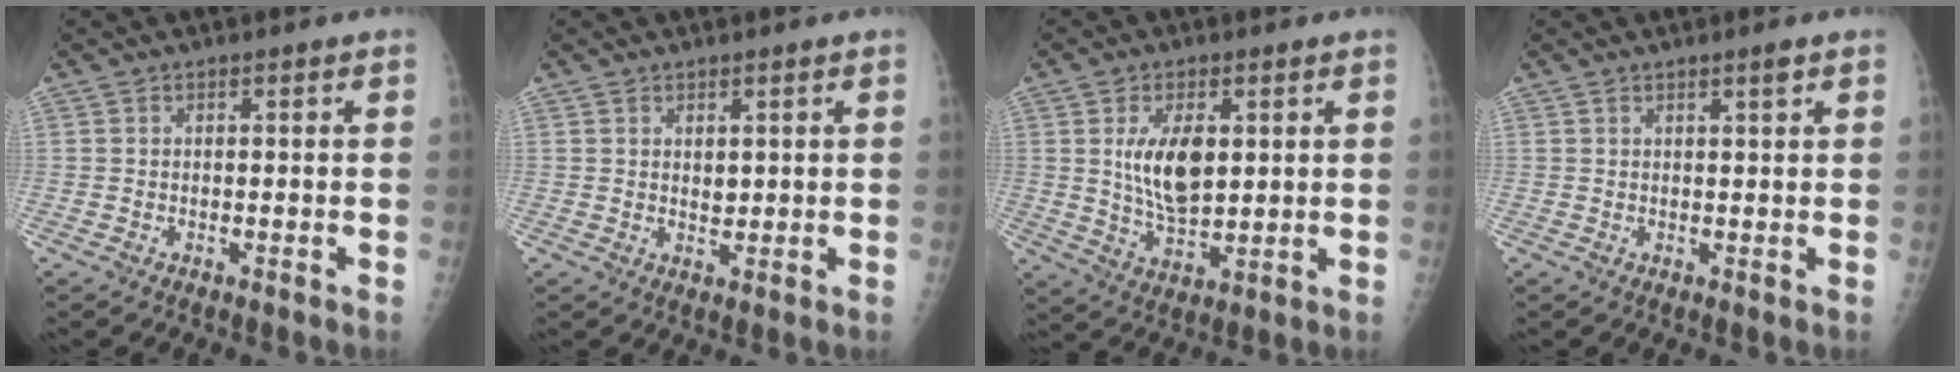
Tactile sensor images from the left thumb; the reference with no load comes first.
{"total": 1.9, "force": [0.8, 1.1, 1.4], "torque": [-0.017, -0.008, 0.016]}
{"total": 10.0, "force": [2.2, 5.2, 8.3], "torque": [-0.133, -0.017, 0.050]}
{"total": 1.4, "force": [0.9, -0.1, 1.0], "torque": [-0.015, -0.007, 0.016]}